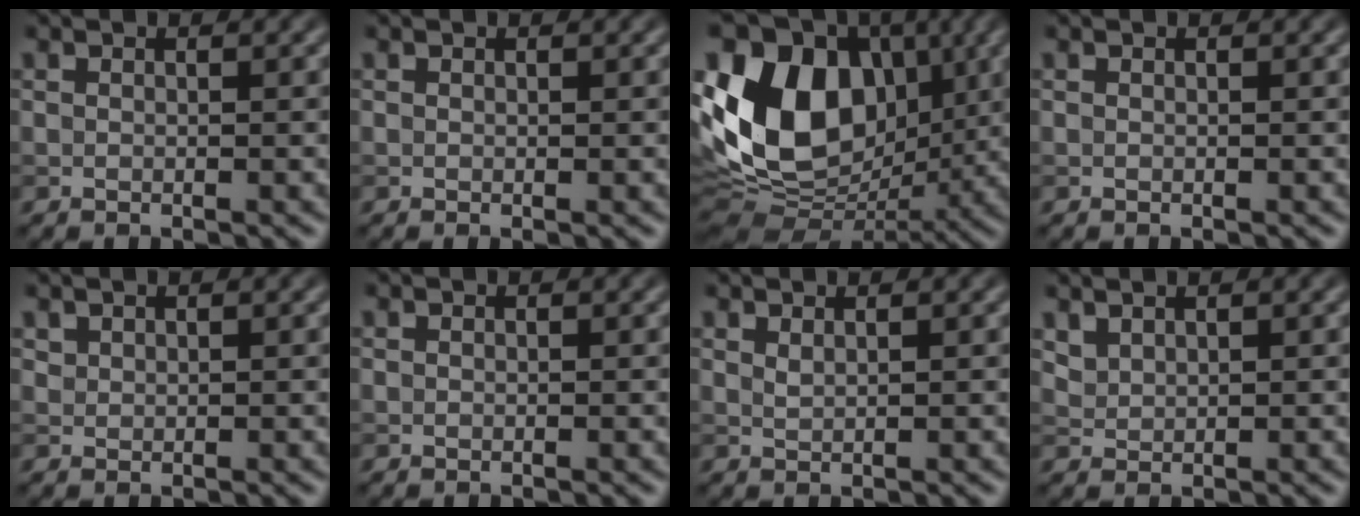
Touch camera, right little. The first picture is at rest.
{"total": 0.0}
{"total": 16.0, "force": [2.6, 11.5, 10.7], "torque": [-0.212, 0.024, 0.033]}
{"total": 0.0}
{"total": 0.7, "force": [0.7, 0.4, 0.0], "torque": [0.000, -0.001, 0.018]}
{"total": 0.0}
{"total": 0.8, "force": [0.7, 0.1, 0.4], "torque": [-0.007, 0.001, 0.014]}
{"total": 1.4, "force": [1.2, 0.5, 0.4], "torque": [-0.014, 0.001, 0.031]}